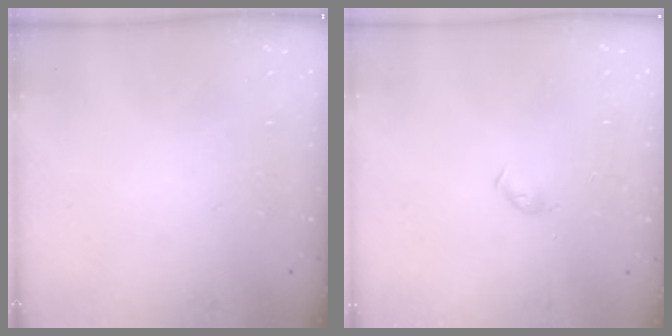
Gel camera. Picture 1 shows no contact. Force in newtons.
{"total": 3.2, "press": 3.2, "slide": 0.6}